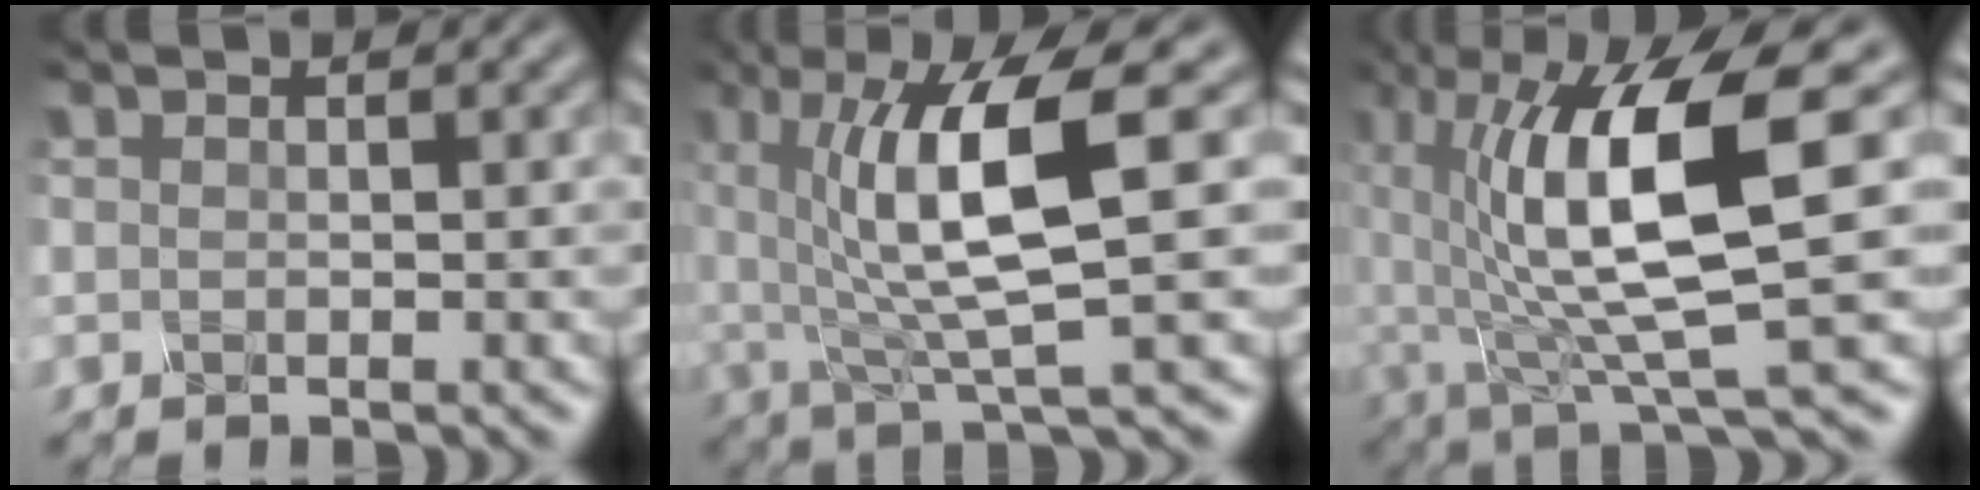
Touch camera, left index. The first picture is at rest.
{"total": 8.8, "force": [1.4, 2.0, 8.5], "torque": [-0.136, 0.000, 0.027]}
{"total": 11.0, "force": [1.1, 2.8, 10.6], "torque": [-0.180, -0.005, 0.024]}